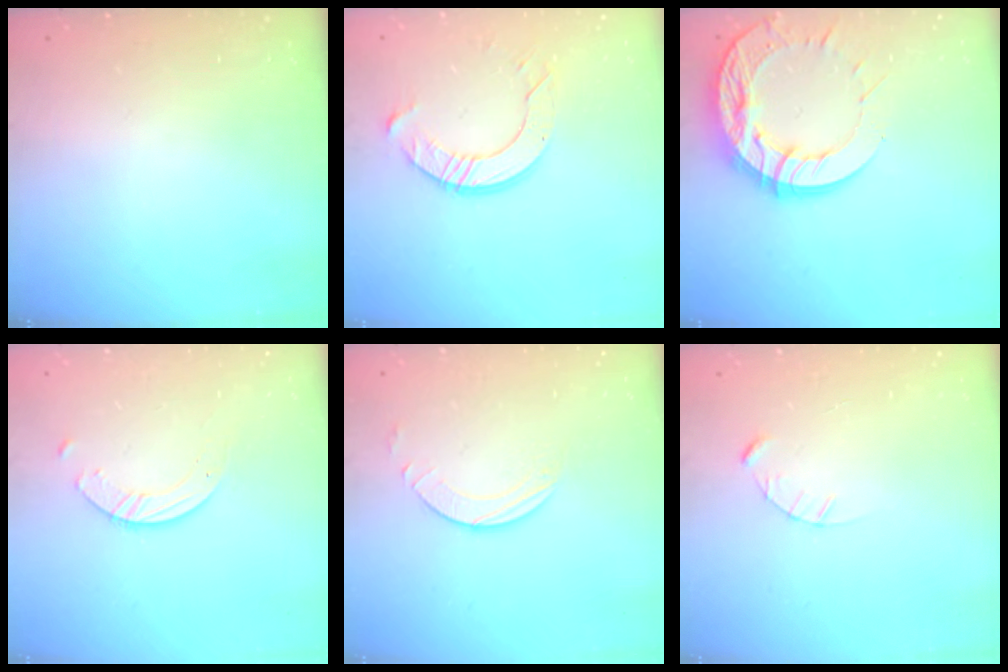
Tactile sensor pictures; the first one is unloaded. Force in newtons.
{"total": 9.1, "press": 9.0, "slide": 0.7}
{"total": 15.9, "press": 15.8, "slide": 1.4}
{"total": 3.8, "press": 3.8, "slide": 0.4}
{"total": 2.7, "press": 2.7, "slide": 0.2}
{"total": 2.4, "press": 2.4, "slide": 0.3}